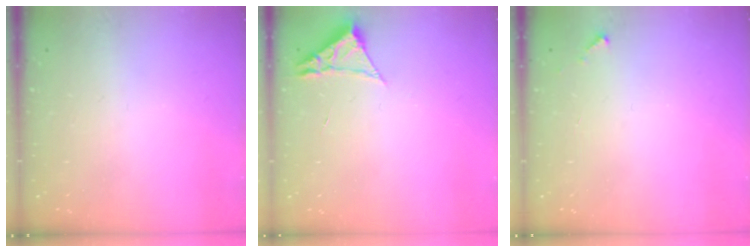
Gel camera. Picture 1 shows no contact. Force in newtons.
{"total": 2.3, "press": 2.3, "slide": 0.4}
{"total": 2.8, "press": 2.8, "slide": 0.1}